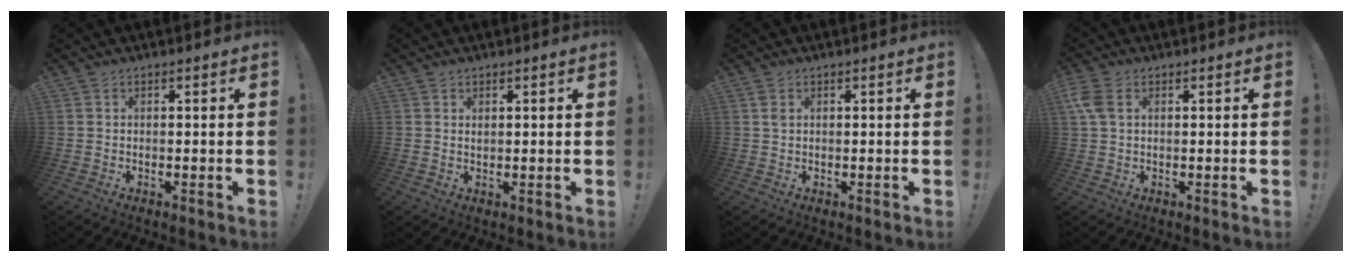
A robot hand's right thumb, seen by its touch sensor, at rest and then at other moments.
{"total": 1.0, "force": [0.8, 0.6, 0.2], "torque": [0.009, -0.006, 0.012]}
{"total": 1.6, "force": [0.7, 0.9, 1.1], "torque": [-0.021, 0.002, 0.012]}
{"total": 5.2, "force": [1.7, 3.3, 3.7], "torque": [-0.085, 0.003, 0.032]}